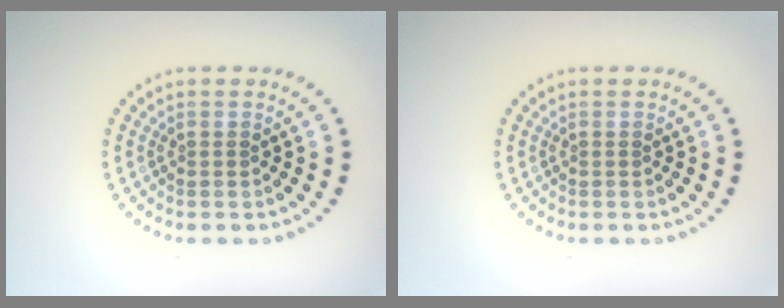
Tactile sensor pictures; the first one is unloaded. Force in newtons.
{"total": 0.0}